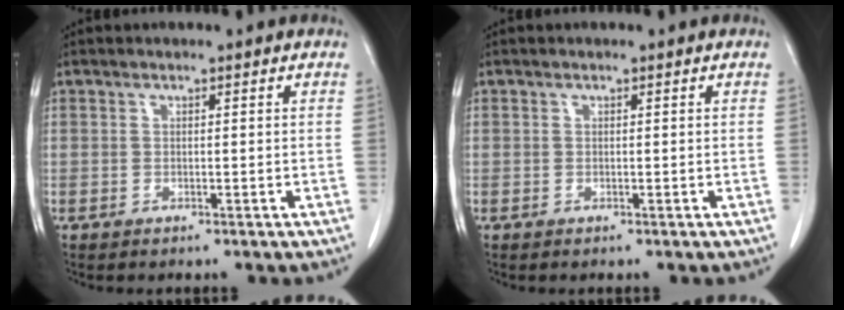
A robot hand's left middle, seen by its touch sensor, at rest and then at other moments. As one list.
[{"total": 0.0}]